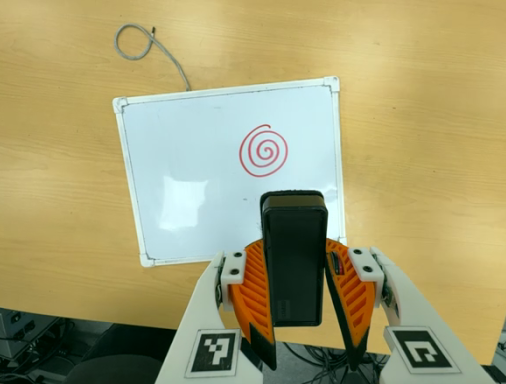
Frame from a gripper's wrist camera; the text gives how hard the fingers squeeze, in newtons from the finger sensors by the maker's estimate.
{"total": 9.4, "left": 7.2, "right": 11.6}